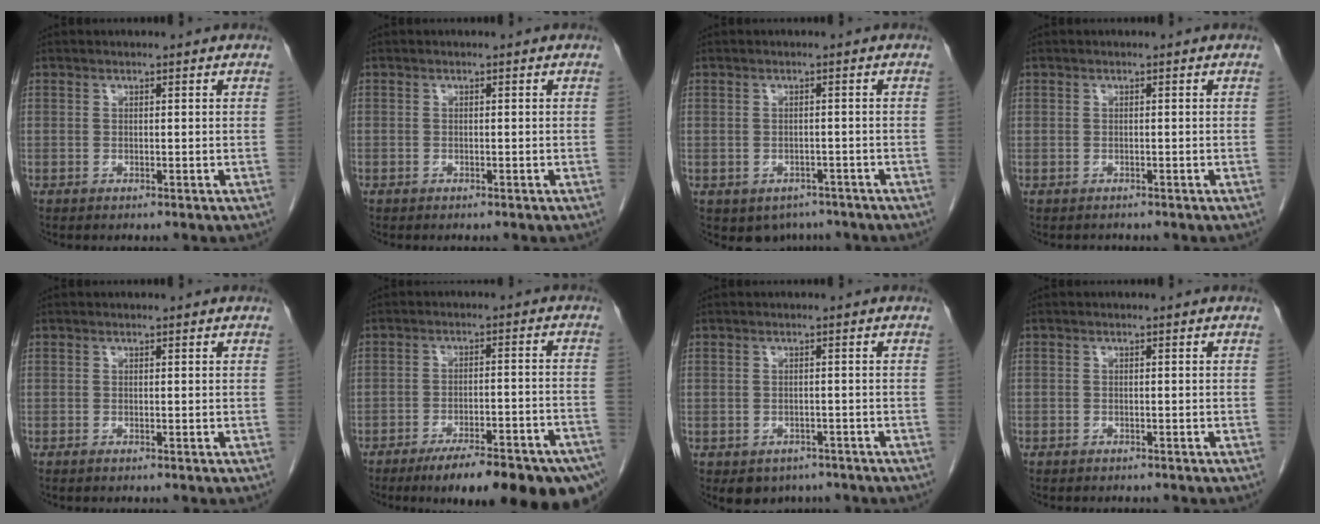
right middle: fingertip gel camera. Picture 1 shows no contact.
{"total": 0.0}
{"total": 4.4, "force": [-3.1, 3.0, 0.8], "torque": [-0.004, 0.004, -0.037]}
{"total": 1.0, "force": [-0.7, 0.7, -0.2], "torque": [-0.014, -0.001, -0.013]}
{"total": 0.5, "force": [-0.4, 0.0, 0.3], "torque": [-0.009, -0.001, -0.009]}
{"total": 19.5, "force": [-14.4, 3.3, 12.8], "torque": [-0.116, 0.002, -0.196]}
{"total": 4.6, "force": [-3.5, 3.0, 0.8], "torque": [-0.004, 0.007, -0.042]}
{"total": 2.6, "force": [-2.2, 1.3, 0.4], "torque": [-0.006, 0.002, -0.027]}